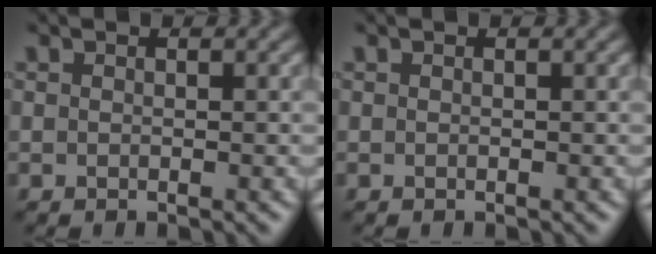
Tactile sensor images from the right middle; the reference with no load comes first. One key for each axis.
{"total": 0.0}